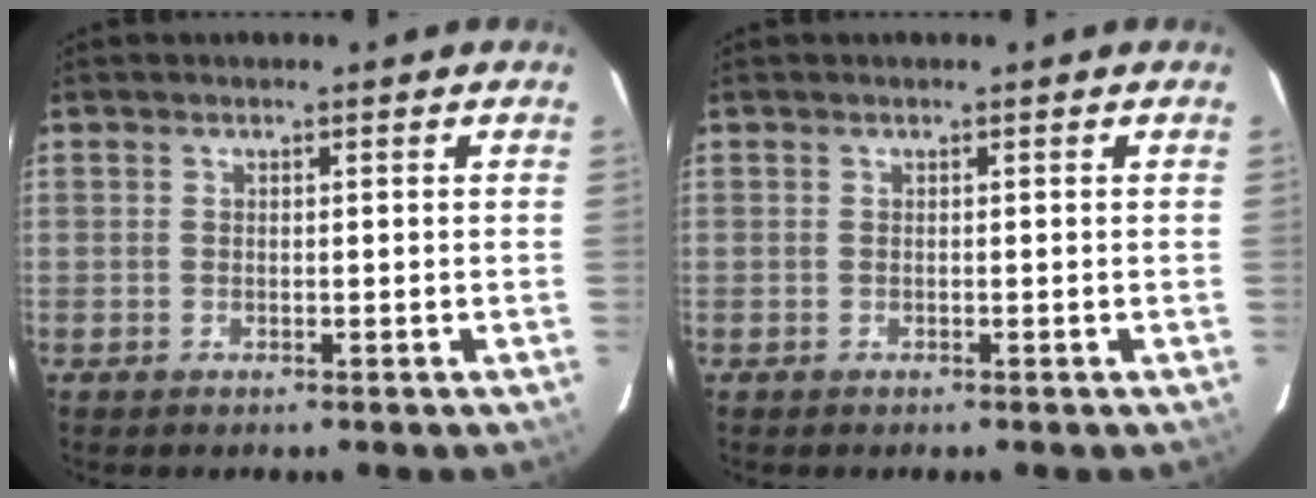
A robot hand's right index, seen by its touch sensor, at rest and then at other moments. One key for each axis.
{"total": 0.0}